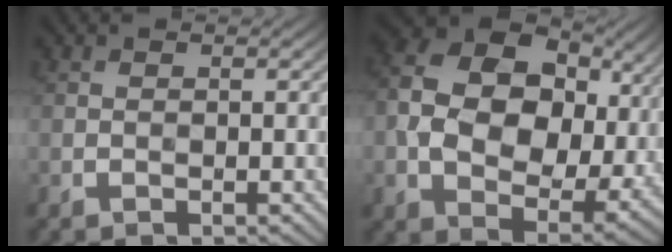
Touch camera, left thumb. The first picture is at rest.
{"total": 14.1, "force": [1.9, 10.1, 9.7], "torque": [-0.195, 0.001, 0.035]}